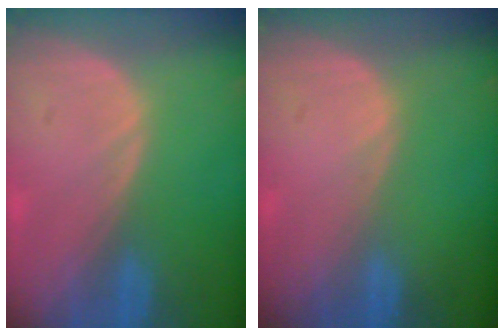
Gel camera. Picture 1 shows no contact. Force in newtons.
{"total": 0.0}